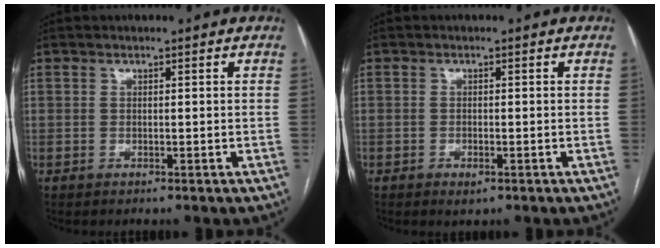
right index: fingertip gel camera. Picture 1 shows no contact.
{"total": 1.6, "force": [-0.9, 0.7, 1.1], "torque": [-0.016, 0.000, -0.007]}